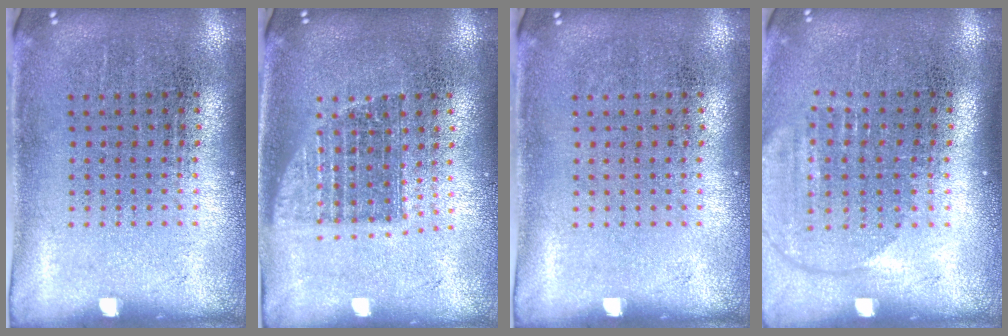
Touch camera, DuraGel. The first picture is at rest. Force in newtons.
{"total": 1.3, "press": 1.0, "slide": 0.8}
{"total": 0.0}
{"total": 1.5, "press": 1.3, "slide": 0.6}